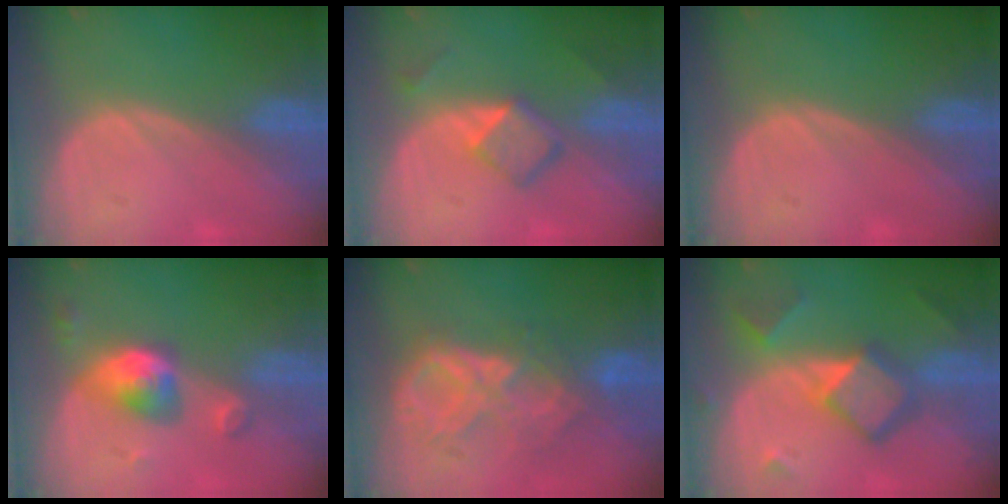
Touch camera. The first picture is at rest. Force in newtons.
{"total": 4.8, "press": 4.5, "slide": 1.4}
{"total": 0.0}
{"total": 5.5, "press": 5.4, "slide": 1.0}
{"total": 8.8, "press": 7.6, "slide": 4.3}
{"total": 7.7, "press": 7.7, "slide": 0.5}